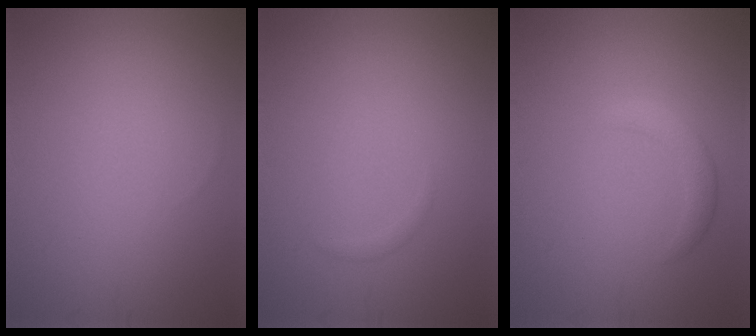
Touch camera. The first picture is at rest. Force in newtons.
{"total": 0.5, "press": 0.5, "slide": 0.0}
{"total": 1.9, "press": 1.9, "slide": 0.1}